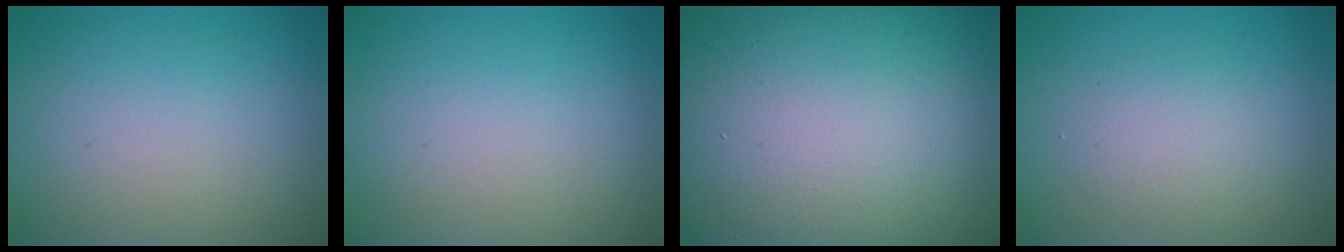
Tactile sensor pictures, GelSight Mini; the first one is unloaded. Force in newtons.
{"total": 0.0}
{"total": 28.1, "press": 28.1, "slide": 0.8}
{"total": 2.2, "press": 2.2, "slide": 0.2}